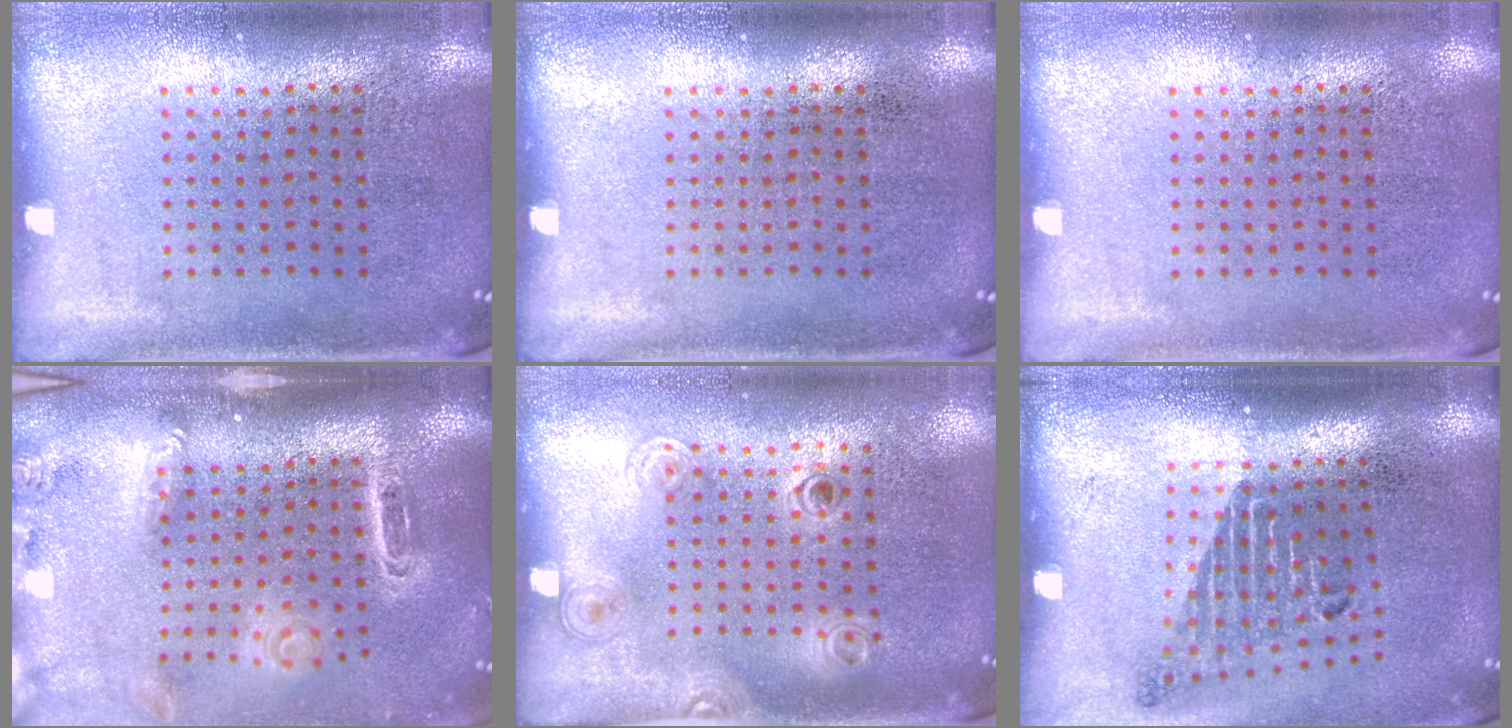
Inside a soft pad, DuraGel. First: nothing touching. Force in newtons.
{"total": 0.0}
{"total": 0.0}
{"total": 2.9, "press": 2.1, "slide": 2.0}
{"total": 1.2, "press": 1.0, "slide": 0.6}
{"total": 1.8, "press": 1.3, "slide": 1.3}